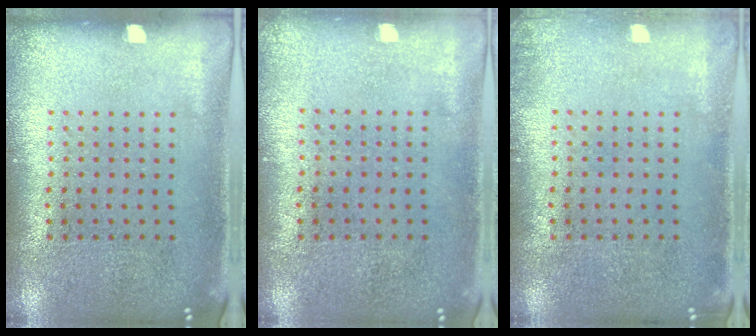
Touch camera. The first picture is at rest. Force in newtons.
{"total": 0.0}
{"total": 0.7, "press": 0.6, "slide": 0.2}